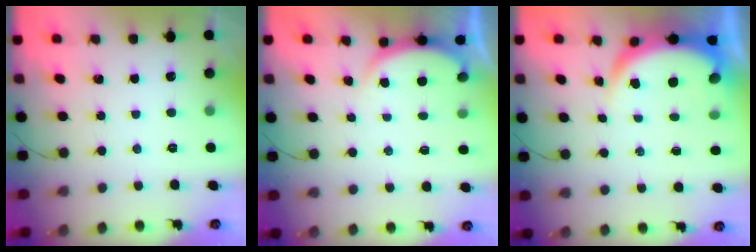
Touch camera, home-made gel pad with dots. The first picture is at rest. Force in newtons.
{"total": 2.8, "press": 2.7, "slide": 0.6}
{"total": 5.8, "press": 5.7, "slide": 0.7}